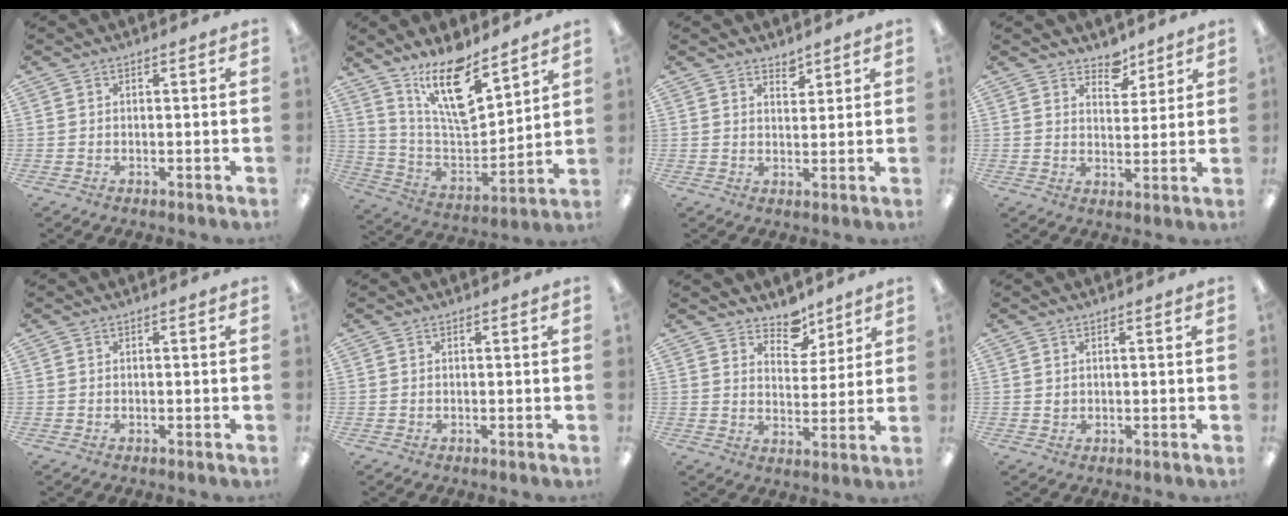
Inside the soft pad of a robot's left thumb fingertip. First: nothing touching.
{"total": 17.2, "force": [12.2, 6.0, 10.5], "torque": [-0.185, -0.080, 0.213]}
{"total": 2.9, "force": [2.7, 1.1, 0.5], "torque": [0.012, -0.023, 0.045]}
{"total": 6.1, "force": [5.0, 3.2, 1.6], "torque": [-0.005, -0.034, 0.087]}
{"total": 0.0}
{"total": 0.0}
{"total": 7.6, "force": [6.3, 3.9, 1.6], "torque": [-0.017, -0.045, 0.113]}
{"total": 0.9, "force": [0.4, 0.7, 0.2], "torque": [-0.006, 0.002, 0.008]}